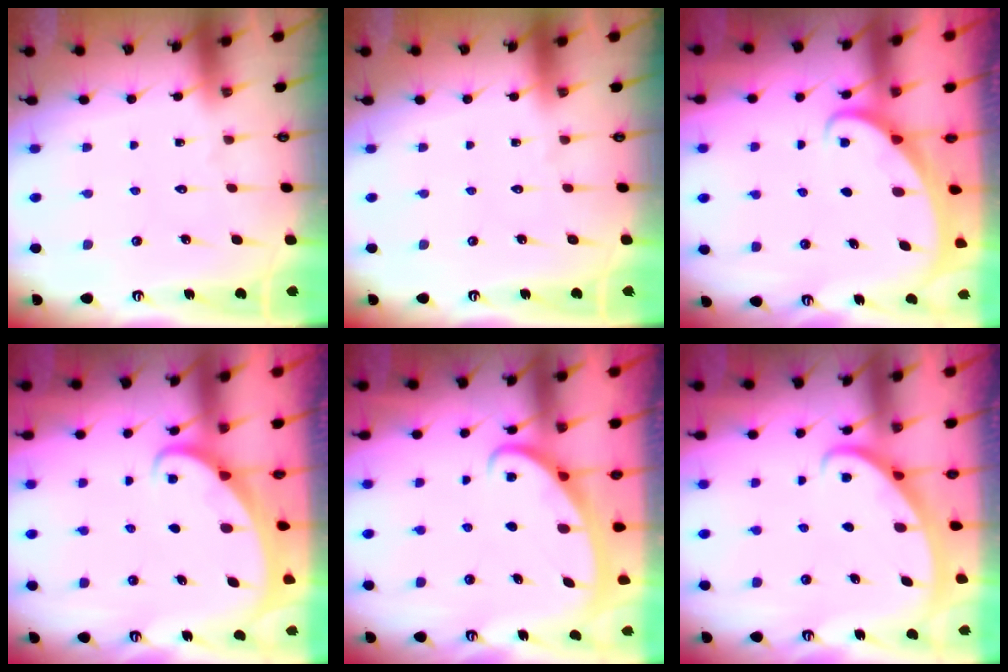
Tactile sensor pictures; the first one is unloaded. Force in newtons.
{"total": 0.0}
{"total": 1.8, "press": 1.8, "slide": 0.1}
{"total": 1.5, "press": 1.5, "slide": 0.1}
{"total": 2.5, "press": 2.5, "slide": 0.4}
{"total": 2.9, "press": 2.9, "slide": 0.1}